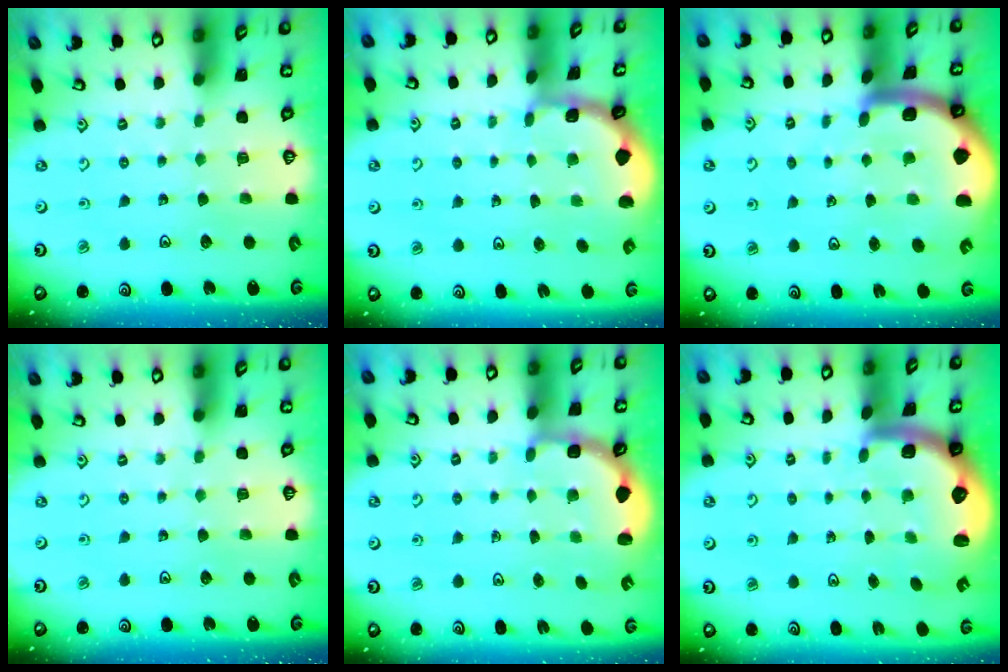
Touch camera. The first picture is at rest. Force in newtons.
{"total": 1.6, "press": 1.5, "slide": 0.3}
{"total": 6.5, "press": 6.5, "slide": 0.8}
{"total": 0.0}
{"total": 3.0, "press": 2.6, "slide": 1.5}
{"total": 2.8, "press": 2.5, "slide": 1.4}